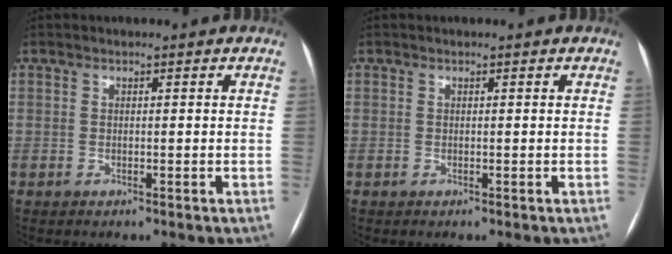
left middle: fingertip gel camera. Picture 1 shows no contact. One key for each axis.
{"total": 0.0}